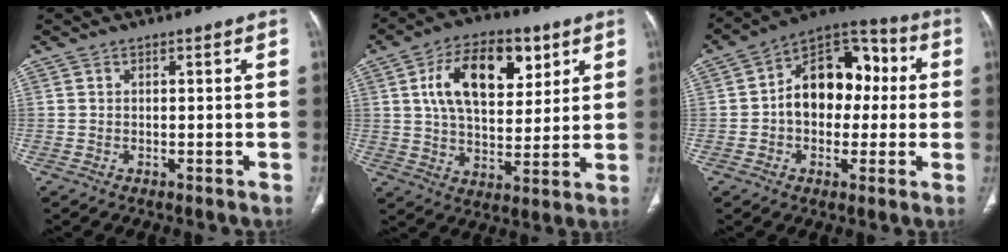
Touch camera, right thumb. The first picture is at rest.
{"total": 16.9, "force": [6.2, 9.6, 12.5], "torque": [-0.171, -0.013, 0.105]}
{"total": 16.0, "force": [0.8, 11.0, 11.6], "torque": [-0.128, 0.042, 0.000]}